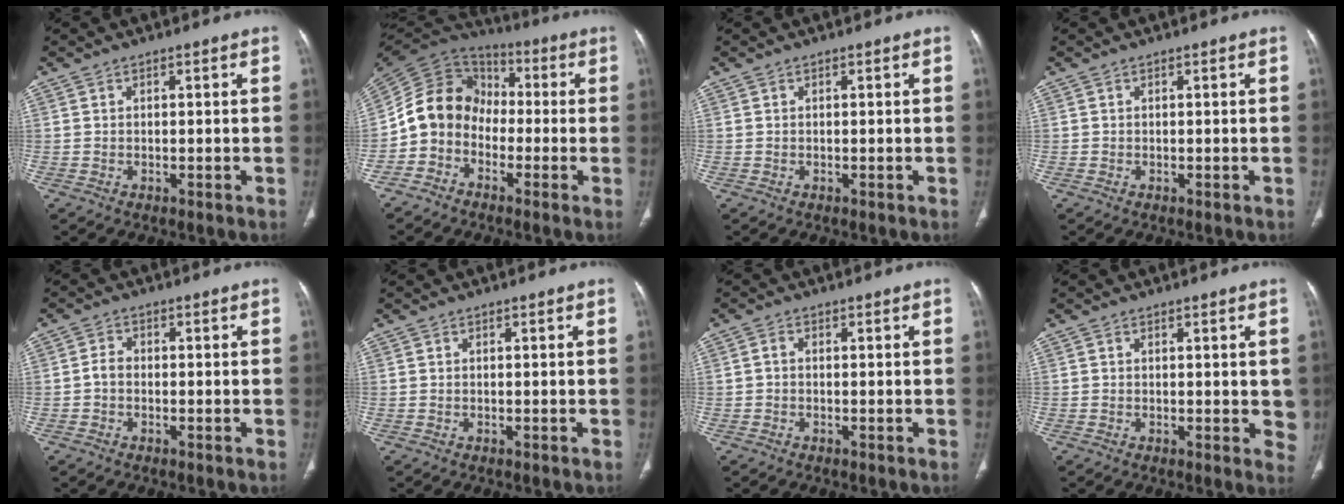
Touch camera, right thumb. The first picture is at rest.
{"total": 12.1, "force": [-3.2, 10.2, 5.8], "torque": [-0.096, 0.061, -0.075]}
{"total": 0.0}
{"total": 0.0}
{"total": 2.1, "force": [-0.6, 1.5, 1.3], "torque": [-0.019, 0.007, -0.017]}
{"total": 0.0}
{"total": 1.0, "force": [-0.2, 0.8, 0.7], "torque": [-0.011, 0.001, -0.007]}
{"total": 3.6, "force": [0.3, 1.7, 3.1], "torque": [-0.020, -0.008, 0.003]}